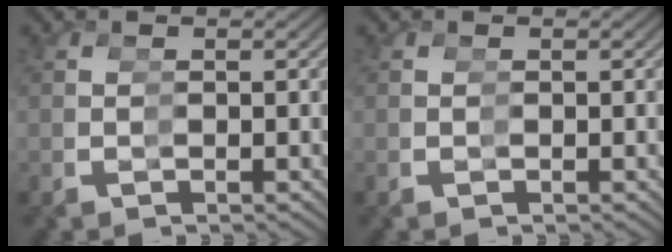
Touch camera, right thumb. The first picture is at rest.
{"total": 0.0}